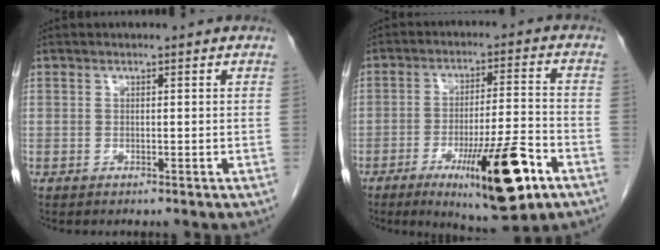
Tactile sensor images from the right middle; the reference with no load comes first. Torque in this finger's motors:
{"motor_torque": [0.99, -0.96, 0.47, 0.14]}